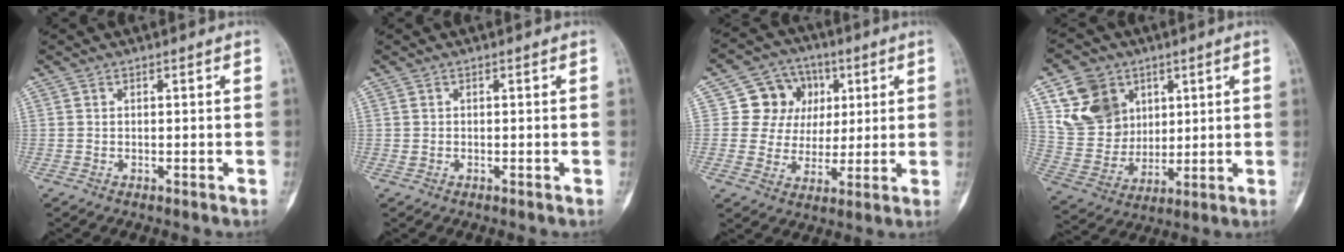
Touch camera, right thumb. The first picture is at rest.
{"total": 0.0}
{"total": 11.2, "force": [3.3, 10.1, 3.4], "torque": [-0.003, 0.003, 0.055]}
{"total": 14.2, "force": [6.3, 11.4, 5.9], "torque": [-0.081, -0.018, 0.132]}